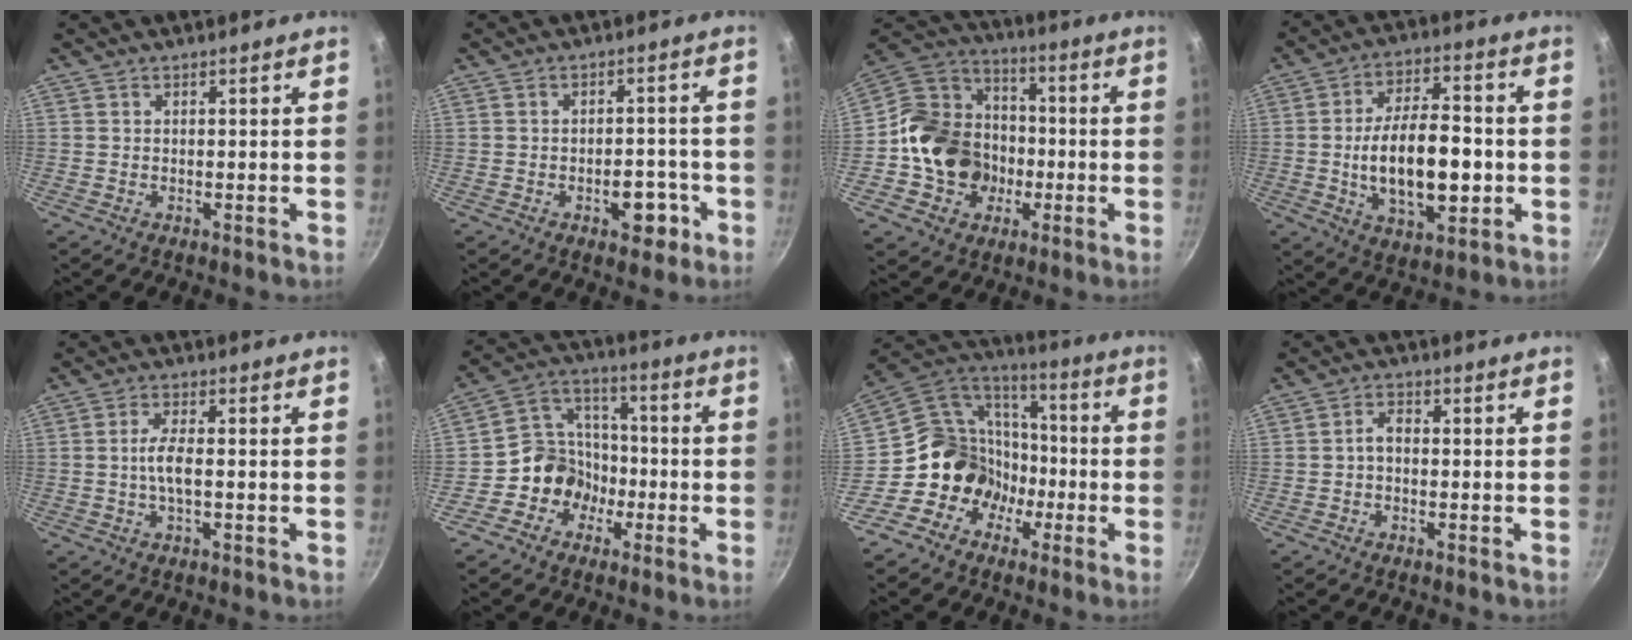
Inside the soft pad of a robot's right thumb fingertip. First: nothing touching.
{"total": 5.8, "force": [-2.6, 3.4, 4.0], "torque": [-0.028, 0.020, -0.030]}
{"total": 17.2, "force": [-3.2, 14.9, 7.9], "torque": [-0.112, 0.043, -0.058]}
{"total": 16.7, "force": [-2.0, 8.2, 14.4], "torque": [-0.220, 0.016, -0.028]}
{"total": 4.1, "force": [-0.6, 1.2, 3.8], "torque": [-0.086, 0.007, -0.015]}
{"total": 10.0, "force": [-3.9, 8.8, 2.9], "torque": [0.005, 0.057, -0.084]}
{"total": 14.5, "force": [-5.4, 12.7, 4.8], "torque": [-0.017, 0.067, -0.107]}
{"total": 2.7, "force": [-0.6, 1.7, 2.0], "torque": [-0.034, 0.015, -0.016]}